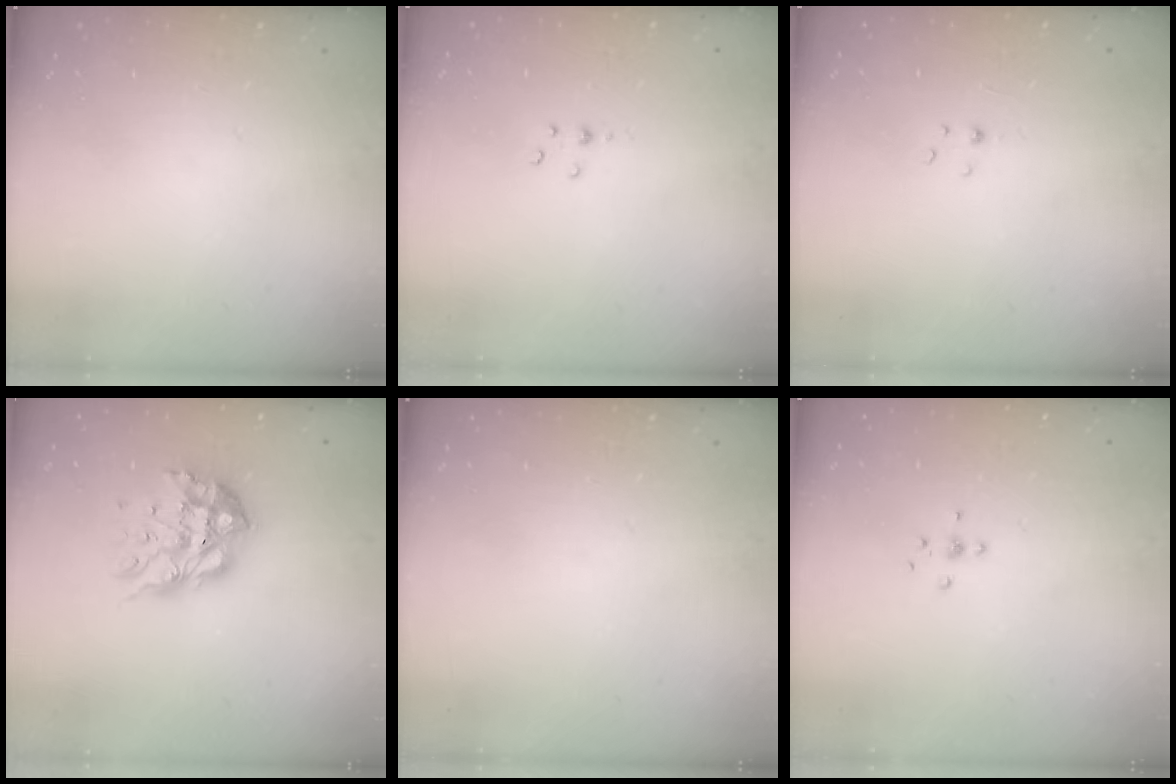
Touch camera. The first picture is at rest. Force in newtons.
{"total": 2.0, "press": 2.0, "slide": 0.3}
{"total": 1.5, "press": 1.4, "slide": 0.2}
{"total": 11.5, "press": 11.5, "slide": 1.2}
{"total": 0.0}
{"total": 3.2, "press": 3.2, "slide": 0.7}